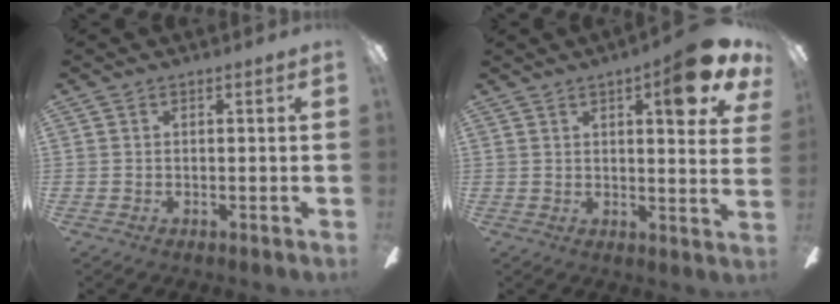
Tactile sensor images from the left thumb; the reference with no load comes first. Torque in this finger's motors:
{"motor_torque": [0.18, 0.18, 0.89, -0.66, 0.21]}